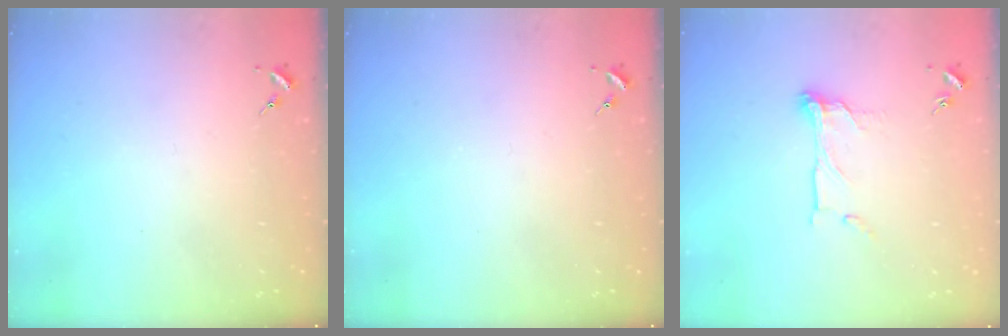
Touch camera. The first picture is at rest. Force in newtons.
{"total": 0.0}
{"total": 9.4, "press": 9.4, "slide": 0.3}